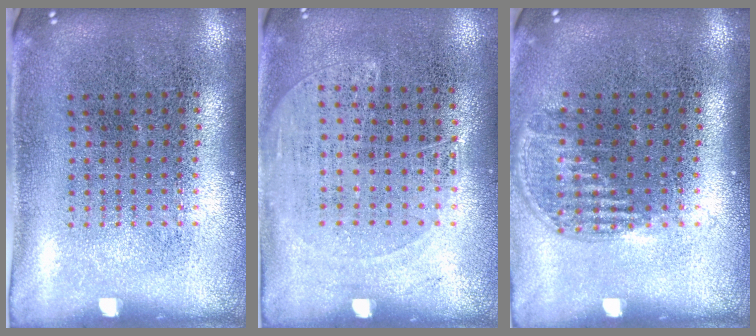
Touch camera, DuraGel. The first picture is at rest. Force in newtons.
{"total": 1.3, "press": 1.0, "slide": 0.7}
{"total": 1.0, "press": 0.8, "slide": 0.6}